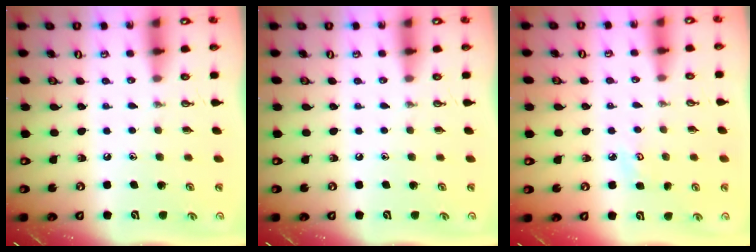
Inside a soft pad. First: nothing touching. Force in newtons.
{"total": 0.0}
{"total": 4.0, "press": 4.0, "slide": 0.4}